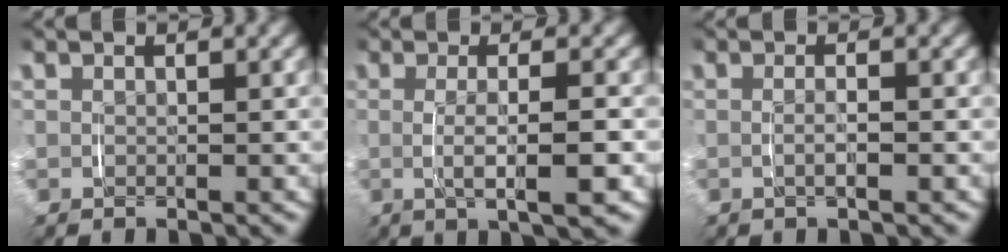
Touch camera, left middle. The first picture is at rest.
{"total": 4.2, "force": [-0.7, 0.5, 4.1], "torque": [-0.066, -0.003, -0.008]}
{"total": 1.3, "force": [-0.4, 0.1, 1.3], "torque": [-0.021, -0.002, -0.006]}